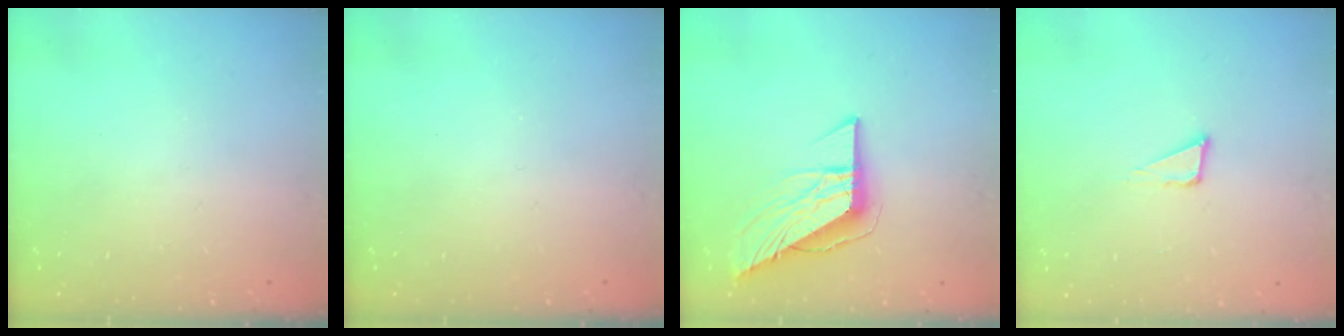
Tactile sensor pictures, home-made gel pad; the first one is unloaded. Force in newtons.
{"total": 0.0}
{"total": 10.6, "press": 10.5, "slide": 1.1}
{"total": 3.8, "press": 3.7, "slide": 0.9}